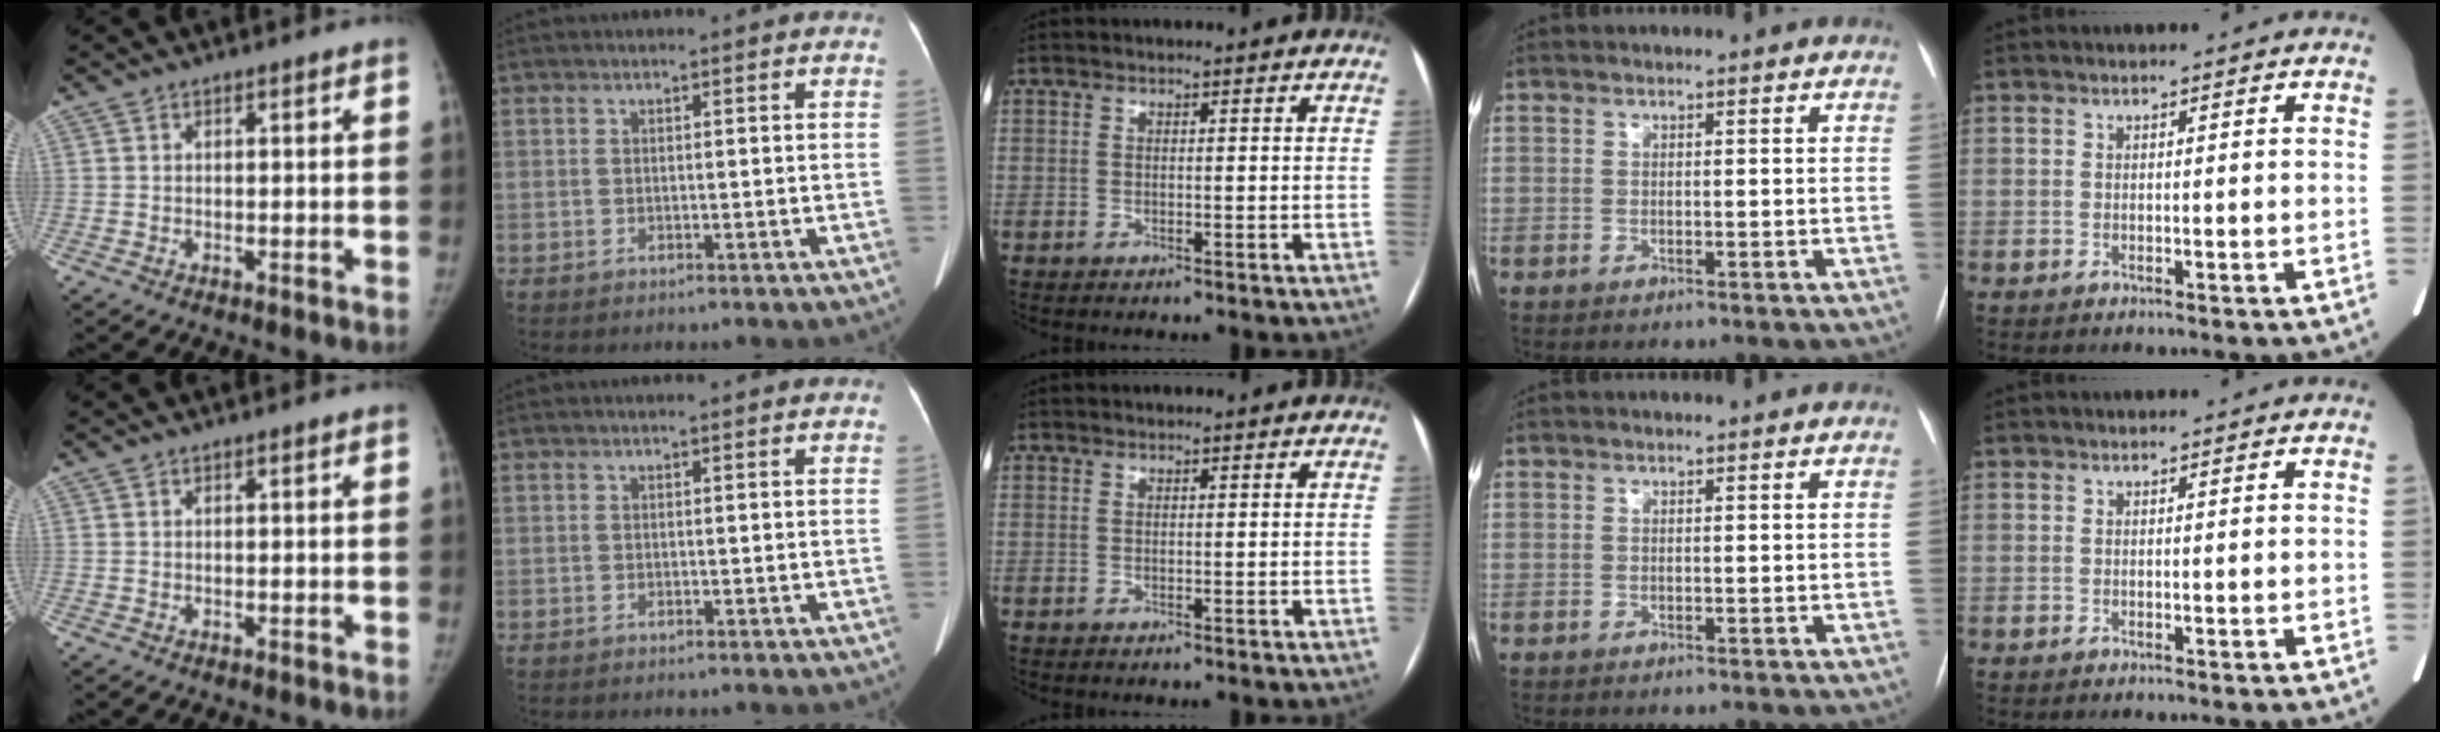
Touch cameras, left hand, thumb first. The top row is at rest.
{}